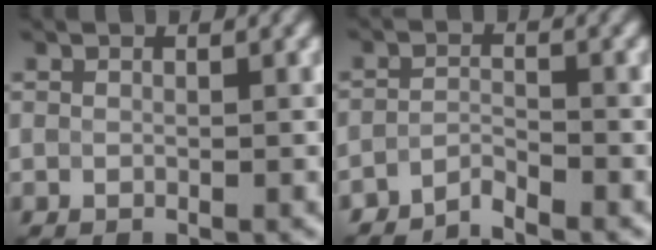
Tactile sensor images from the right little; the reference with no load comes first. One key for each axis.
{"total": 2.4, "fx": -2.3, "fy": -0.3, "fz": -0.5, "tx": 0.007, "ty": 0.001, "tz": -0.049}